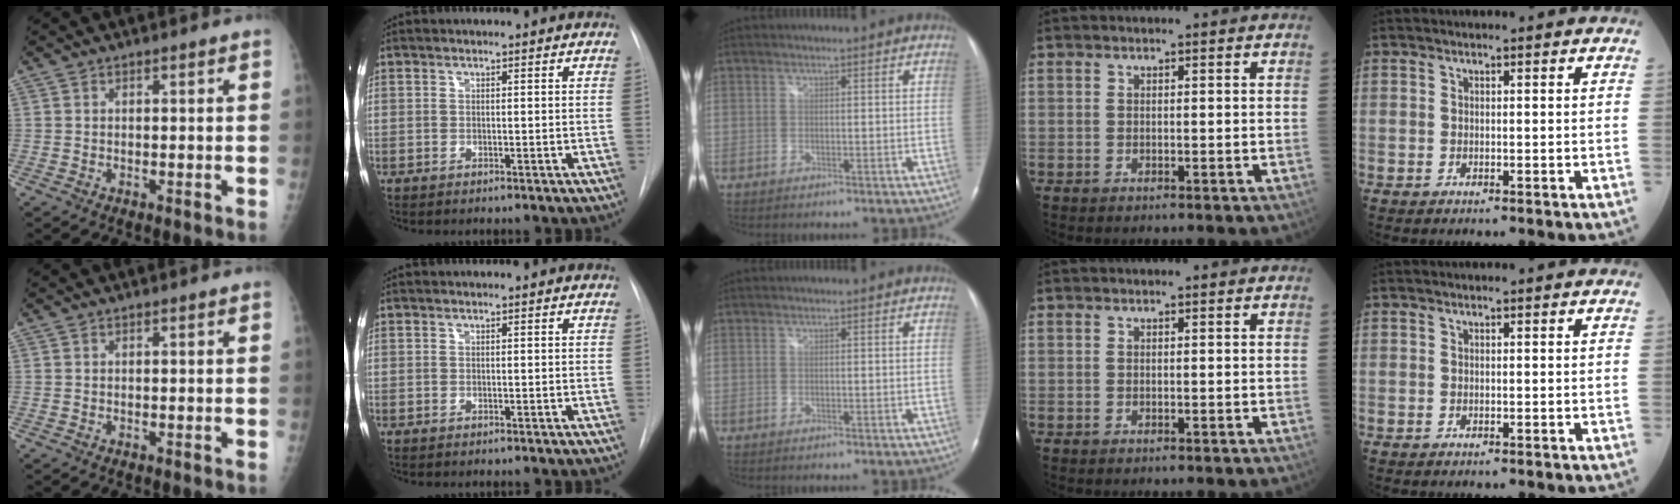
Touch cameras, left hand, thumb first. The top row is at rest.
{}